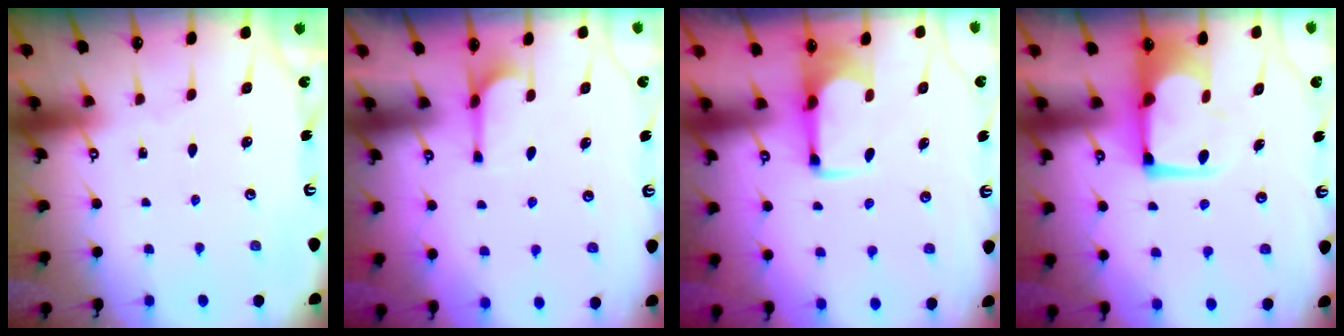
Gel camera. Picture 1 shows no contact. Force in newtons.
{"total": 1.0, "press": 0.3, "slide": 1.0}
{"total": 1.9, "press": 1.6, "slide": 1.0}
{"total": 6.3, "press": 6.3, "slide": 0.8}